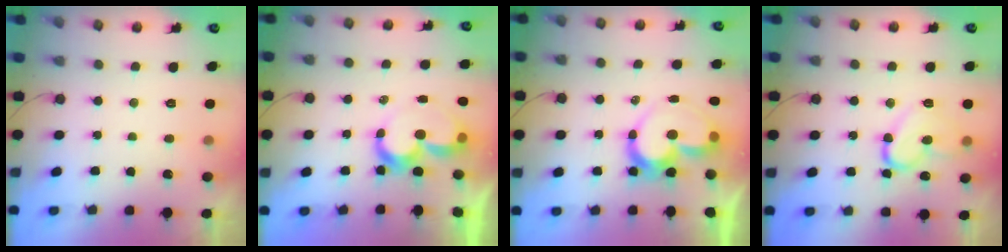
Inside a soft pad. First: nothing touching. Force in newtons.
{"total": 9.3, "press": 9.2, "slide": 0.8}
{"total": 14.6, "press": 14.6, "slide": 1.3}
{"total": 13.4, "press": 13.3, "slide": 1.6}